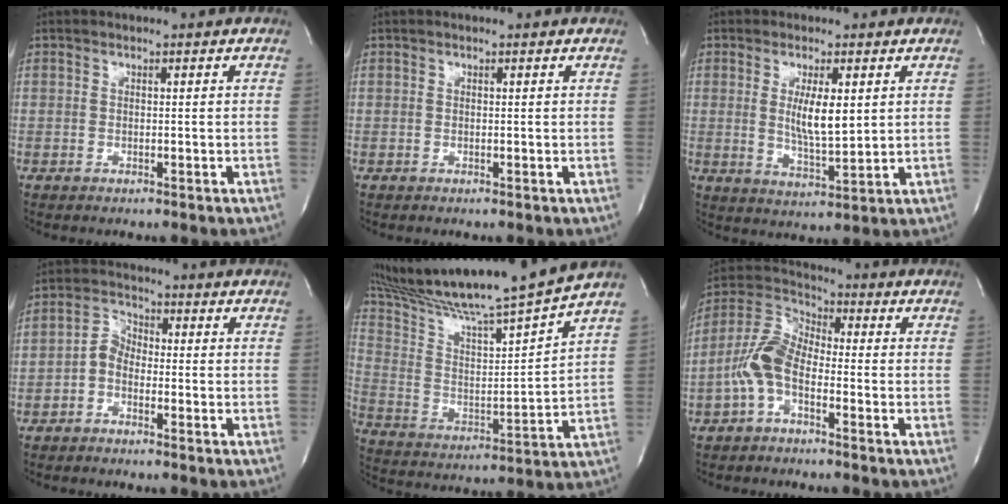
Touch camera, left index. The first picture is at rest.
{"total": 0.0}
{"total": 6.0, "force": [1.2, 1.3, 5.8], "torque": [-0.111, -0.018, 0.029]}
{"total": 3.4, "force": [-1.7, 2.3, 2.0], "torque": [-0.041, 0.004, -0.040]}
{"total": 19.8, "force": [17.4, -1.7, 9.3], "torque": [-0.174, -0.038, 0.290]}
{"total": 7.7, "force": [-3.0, 3.7, 6.0], "torque": [-0.151, 0.017, -0.065]}